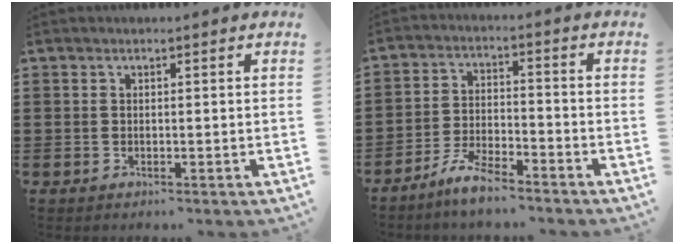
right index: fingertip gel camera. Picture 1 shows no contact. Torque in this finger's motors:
{"motor_torque": [-0.30, 0.34, 0.03, 0.00]}